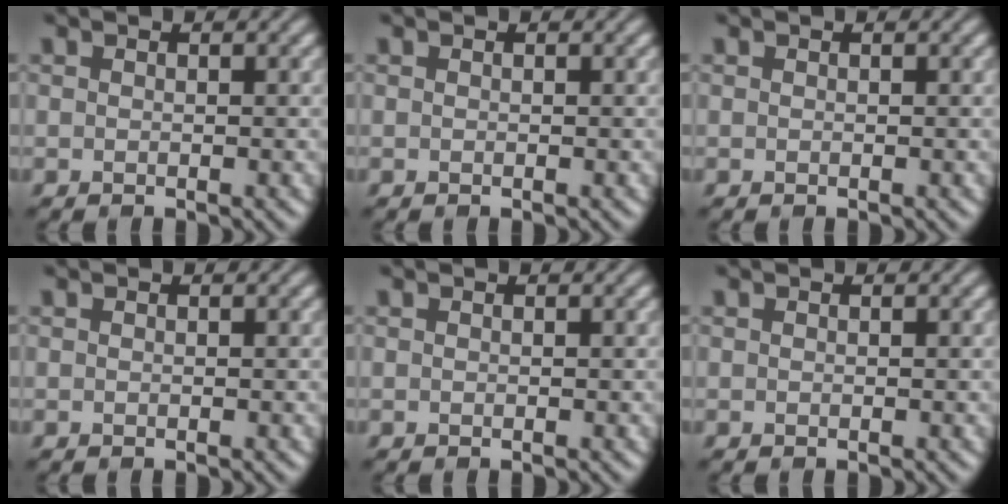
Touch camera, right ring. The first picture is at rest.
{"total": 0.0}
{"total": 0.0}
{"total": 0.0}
{"total": 0.0}
{"total": 0.0}